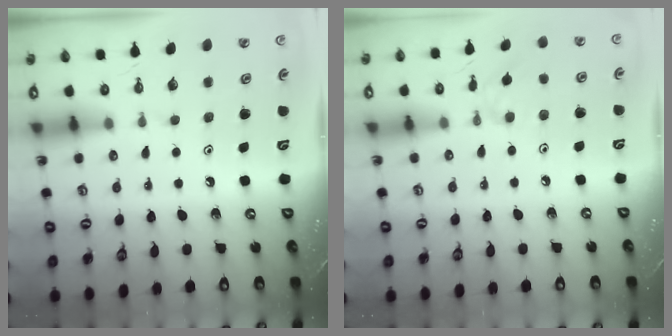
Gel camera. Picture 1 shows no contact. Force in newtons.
{"total": 1.3, "press": 1.2, "slide": 0.4}